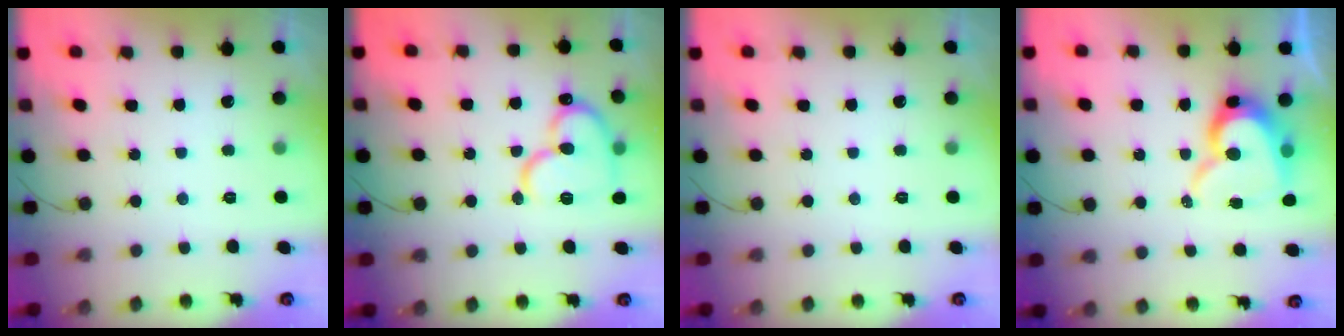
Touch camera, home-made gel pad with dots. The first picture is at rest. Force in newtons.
{"total": 15.2, "press": 15.2, "slide": 1.5}
{"total": 0.0}
{"total": 14.1, "press": 14.0, "slide": 1.5}